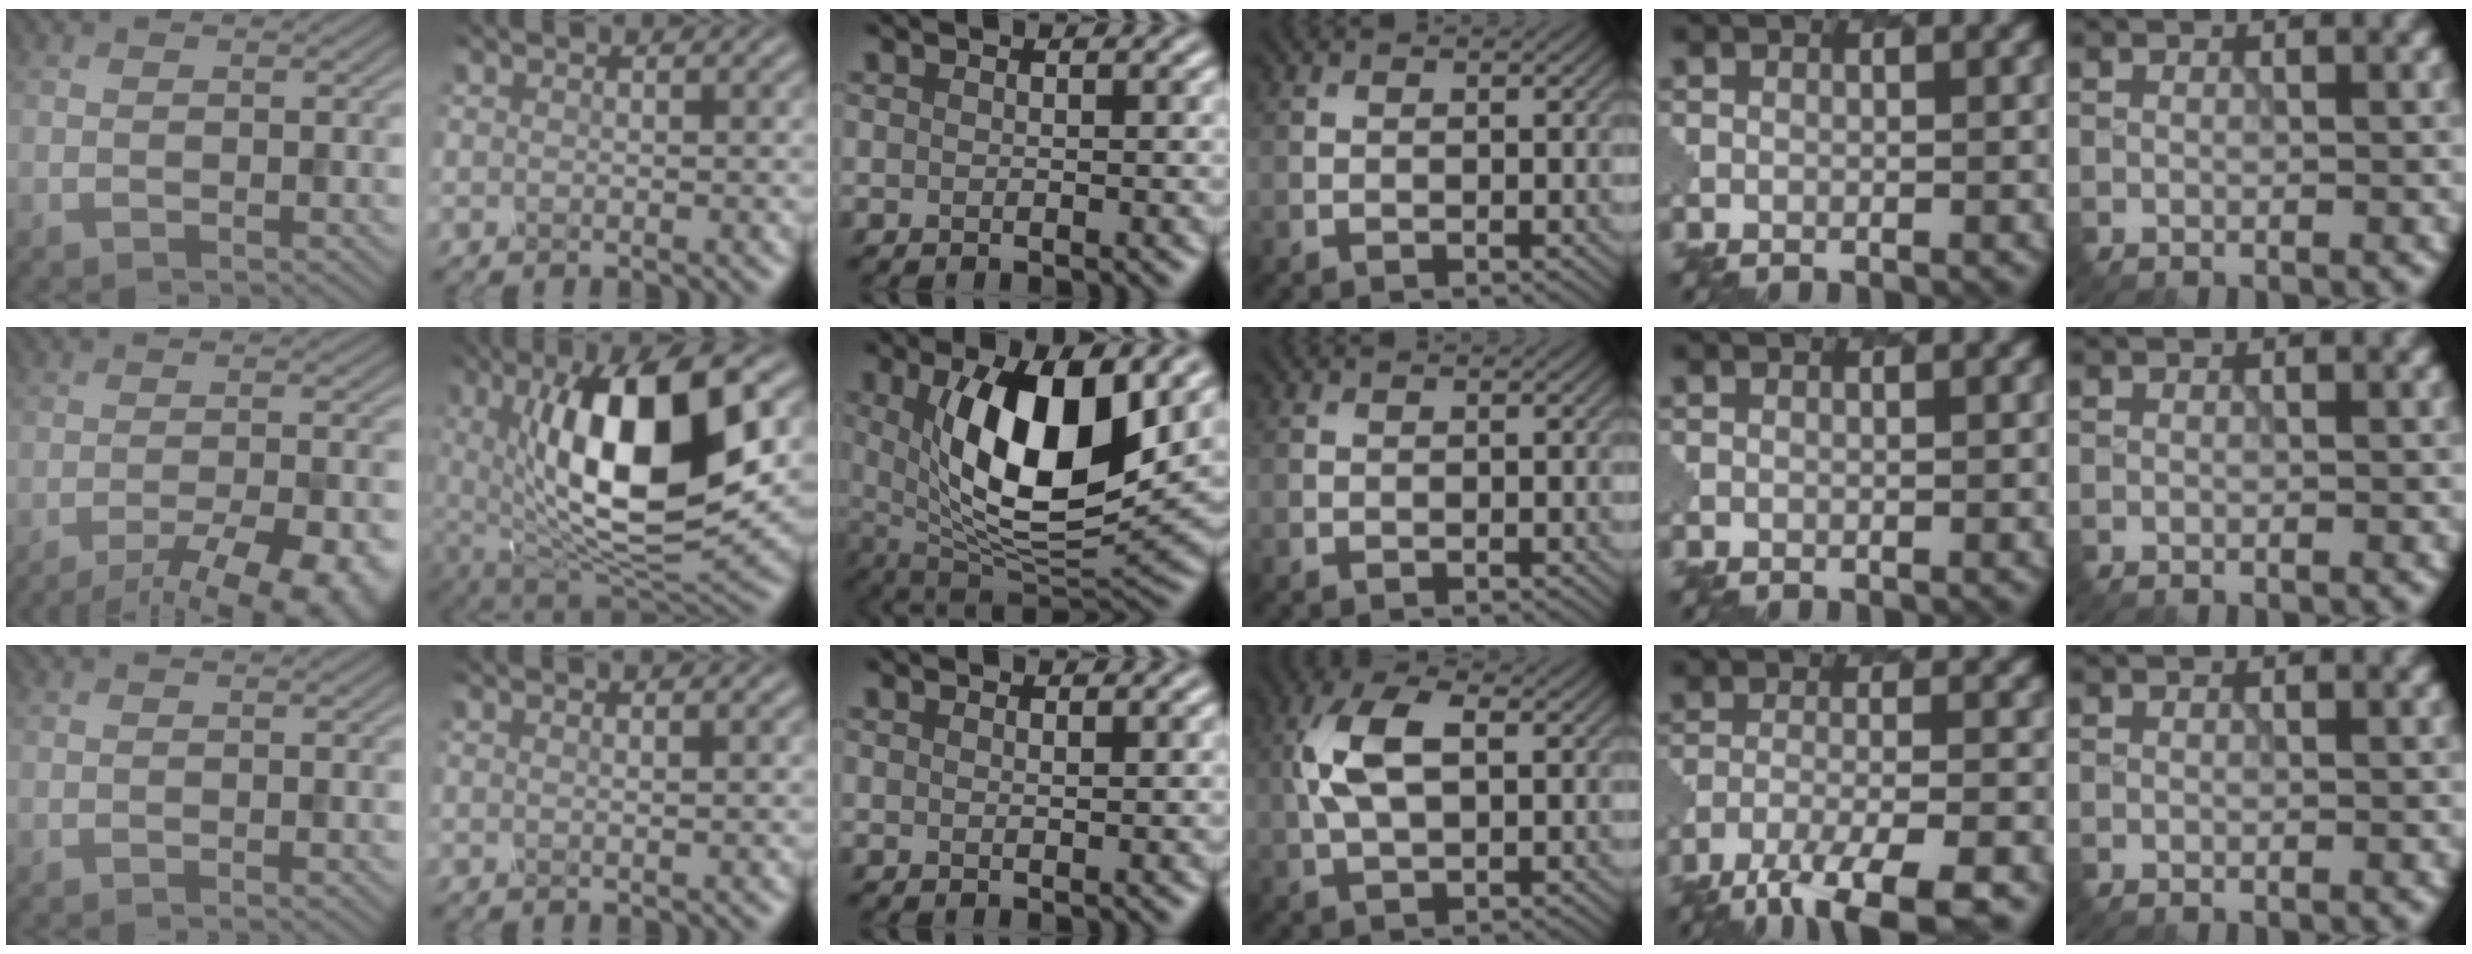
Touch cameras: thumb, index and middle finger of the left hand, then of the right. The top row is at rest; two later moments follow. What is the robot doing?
{"motion": "unscrew", "object": "spray bottle"}